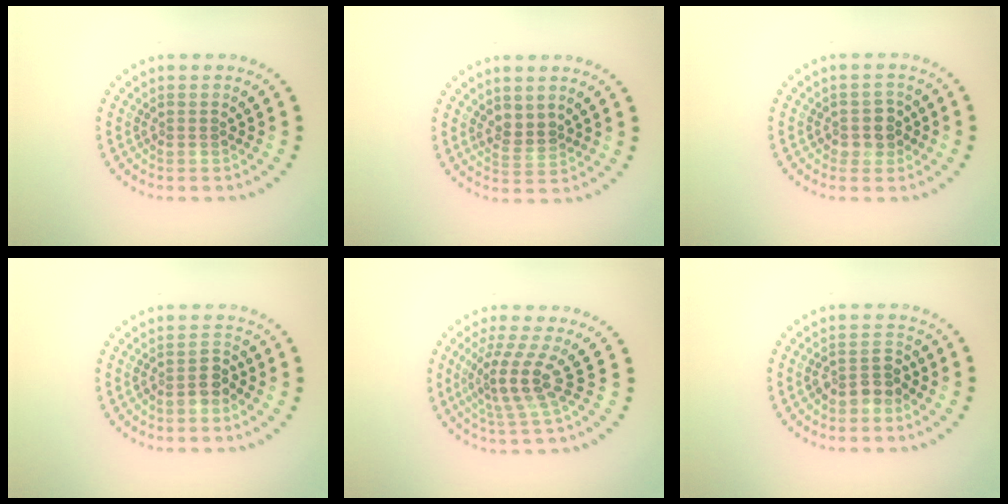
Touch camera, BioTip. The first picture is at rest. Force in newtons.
{"total": 1.9, "press": 1.7, "slide": 0.9}
{"total": 2.0, "press": 1.8, "slide": 0.7}
{"total": 2.1, "press": 1.8, "slide": 1.1}
{"total": 3.7, "press": 2.6, "slide": 2.6}
{"total": 2.6, "press": 2.4, "slide": 0.9}